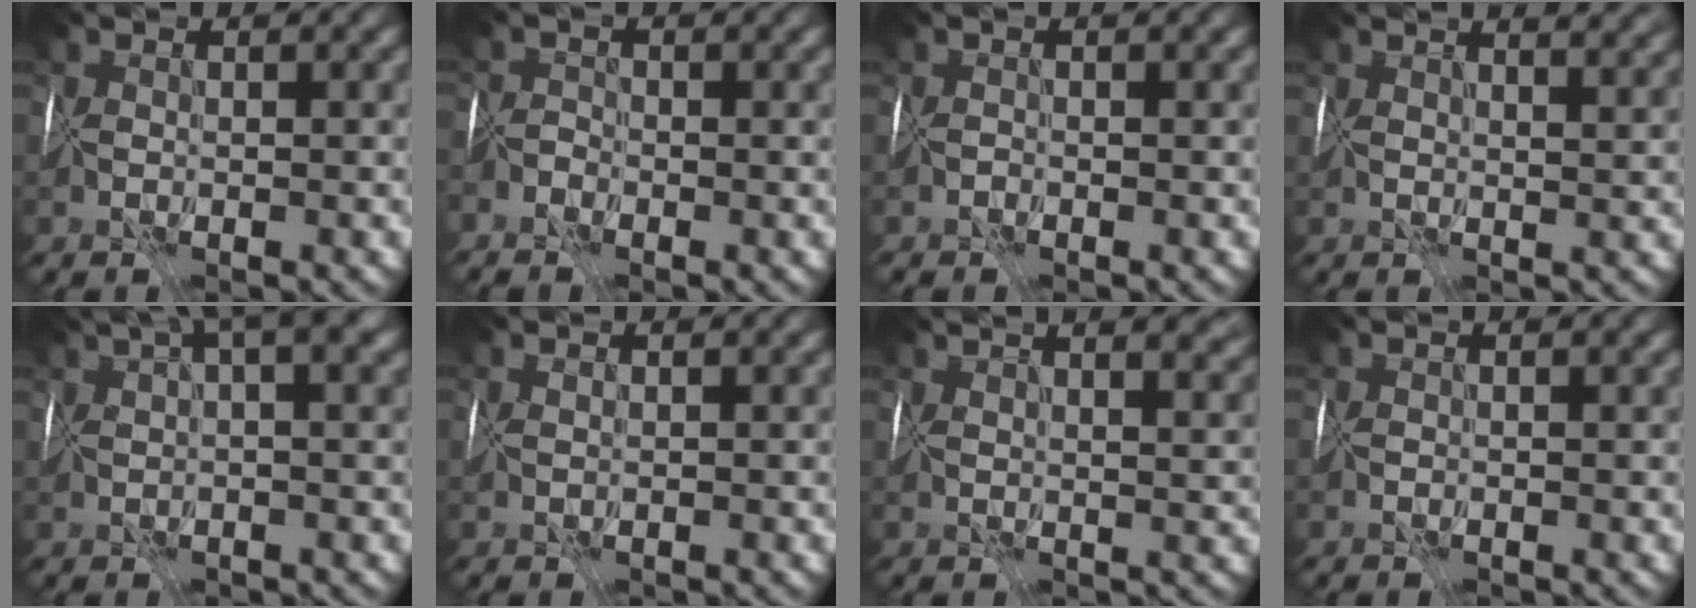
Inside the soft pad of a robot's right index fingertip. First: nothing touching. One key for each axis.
{"total": 1.2, "fx": -1.2, "fy": -0.3, "fz": 0.1, "tx": 0.001, "ty": 0.003, "tz": -0.029}
{"total": 1.1, "fx": -0.2, "fy": -0.8, "fz": -0.7, "tx": 0.015, "ty": 0.005, "tz": -0.005}
{"total": 6.8, "fx": 4.5, "fy": 2.7, "fz": 4.3, "tx": -0.072, "ty": 0.038, "tz": 0.065}
{"total": 7.2, "fx": 4.0, "fy": 1.7, "fz": 5.7, "tx": -0.106, "ty": 0.020, "tz": 0.077}
{"total": 1.0, "fx": 0.5, "fy": 0.5, "fz": 0.7, "tx": -0.015, "ty": 0.000, "tz": 0.010}
{"total": 10.8, "fx": 7.0, "fy": 4.2, "fz": 7.0, "tx": -0.099, "ty": 0.061, "tz": 0.090}
{"total": 0.0}